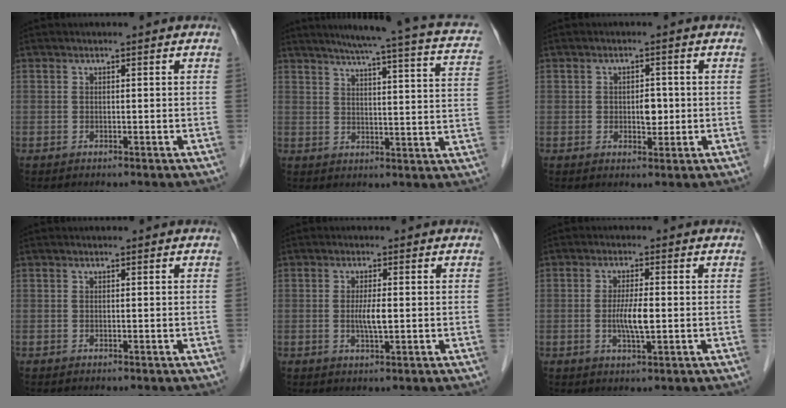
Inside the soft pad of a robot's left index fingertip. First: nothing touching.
{"total": 20.4, "force": [16.4, 1.1, 12.1], "torque": [-0.168, -0.012, 0.183]}
{"total": 2.7, "force": [-0.2, 1.7, 2.1], "torque": [-0.030, 0.002, 0.000]}
{"total": 0.0}
{"total": 2.9, "force": [-0.2, 0.4, 2.8], "torque": [-0.057, -0.004, -0.002]}
{"total": 4.2, "force": [-0.5, 0.6, 4.1], "torque": [-0.084, -0.006, -0.009]}